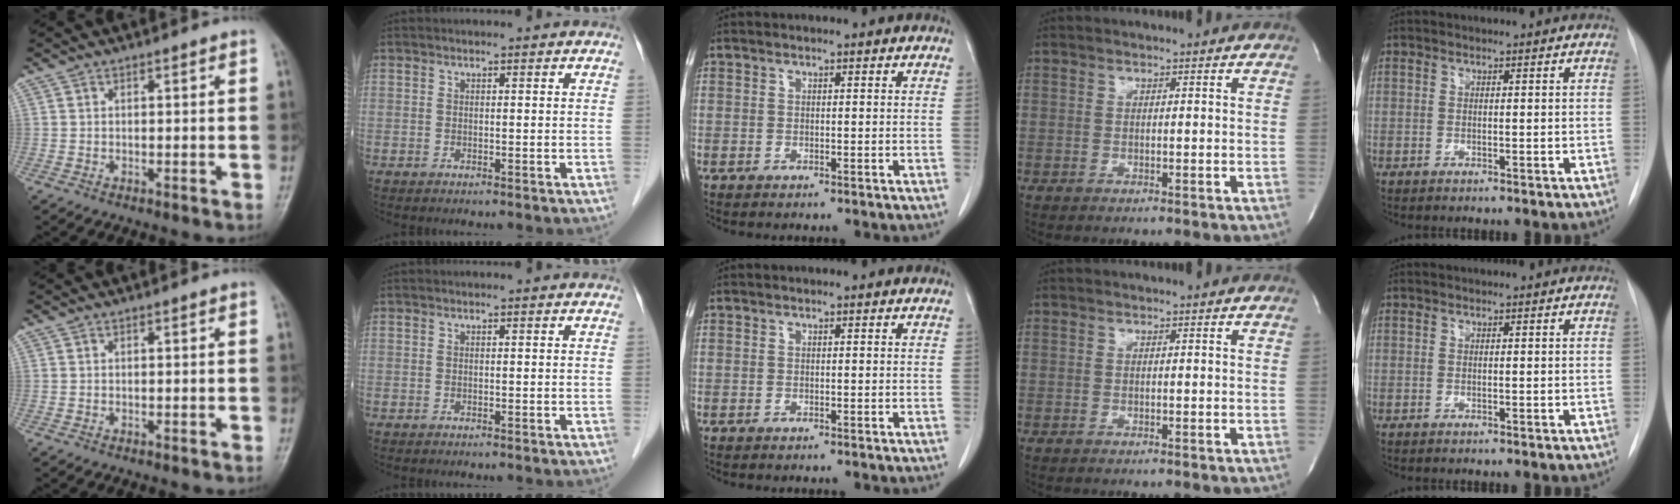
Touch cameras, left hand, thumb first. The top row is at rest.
{}